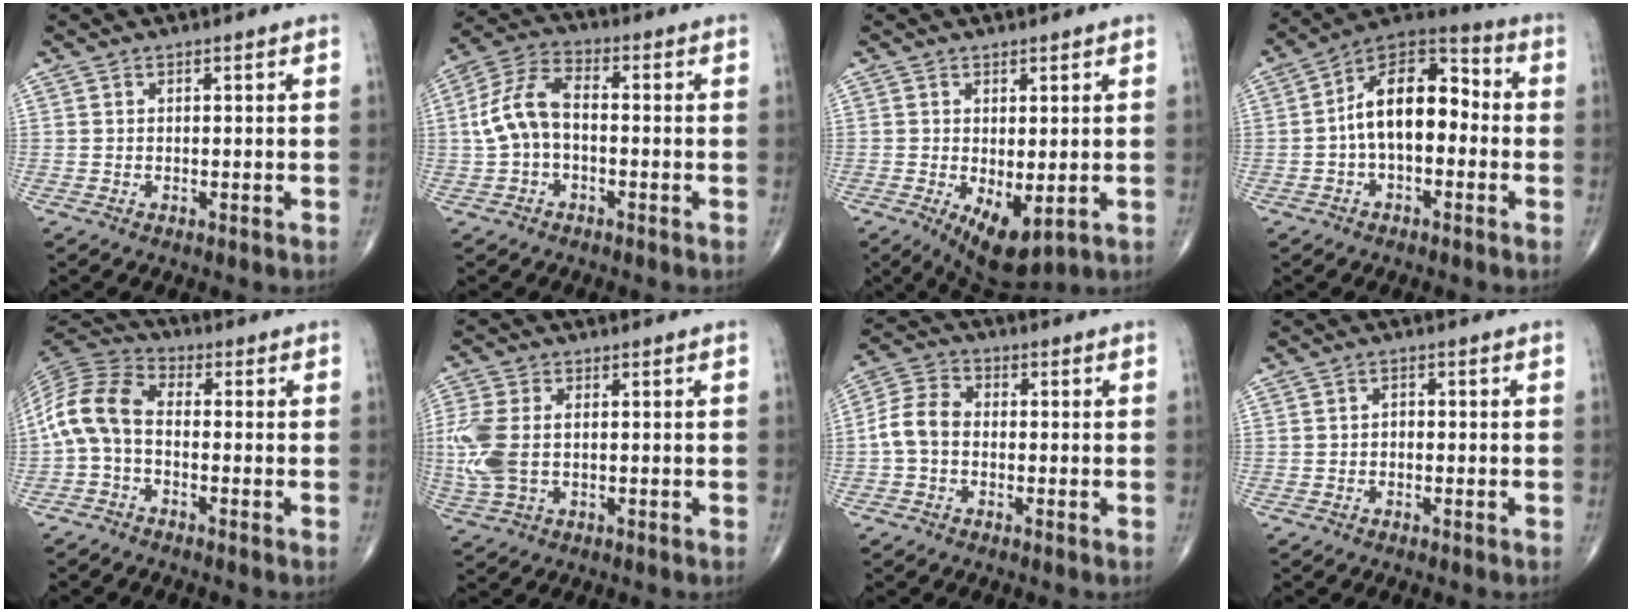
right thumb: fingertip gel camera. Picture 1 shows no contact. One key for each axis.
{"total": 9.1, "fx": -0.7, "fy": 5.4, "fz": 7.4, "tx": -0.152, "ty": 0.033, "tz": -0.023}
{"total": 8.4, "fx": -2.1, "fy": 3.7, "fz": 7.2, "tx": -0.109, "ty": -0.016, "tz": -0.018}
{"total": 14.1, "fx": -0.9, "fy": 8.1, "fz": 11.6, "tx": -0.160, "ty": 0.049, "tz": -0.031}
{"total": 9.6, "fx": -1.7, "fy": 5.7, "fz": 7.6, "tx": -0.154, "ty": 0.030, "tz": -0.051}
{"total": 9.3, "fx": -0.2, "fy": 5.6, "fz": 7.4, "tx": -0.196, "ty": 0.004, "tz": -0.001}
{"total": 6.6, "fx": -1.0, "fy": 4.8, "fz": 4.5, "tx": -0.084, "ty": 0.022, "tz": -0.034}
{"total": 1.2, "fx": -0.4, "fy": 0.8, "fz": 0.7, "tx": -0.001, "ty": 0.006, "tz": -0.010}